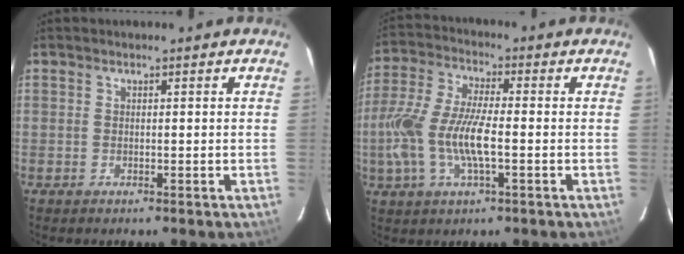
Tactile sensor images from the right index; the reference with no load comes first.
{"total": 13.6, "force": [-2.6, 4.4, 12.6], "torque": [-0.270, -0.003, -0.053]}